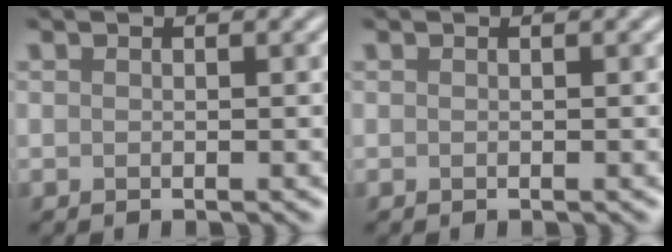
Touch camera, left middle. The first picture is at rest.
{"total": 0.0}